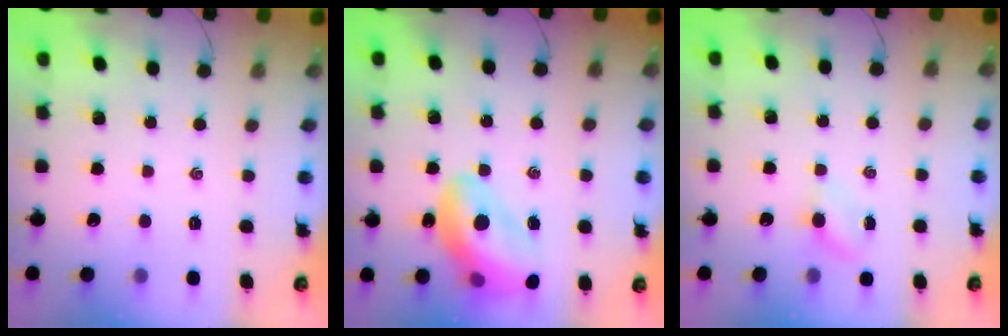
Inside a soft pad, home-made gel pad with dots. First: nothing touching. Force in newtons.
{"total": 18.1, "press": 17.6, "slide": 4.3}
{"total": 3.1, "press": 2.9, "slide": 1.0}